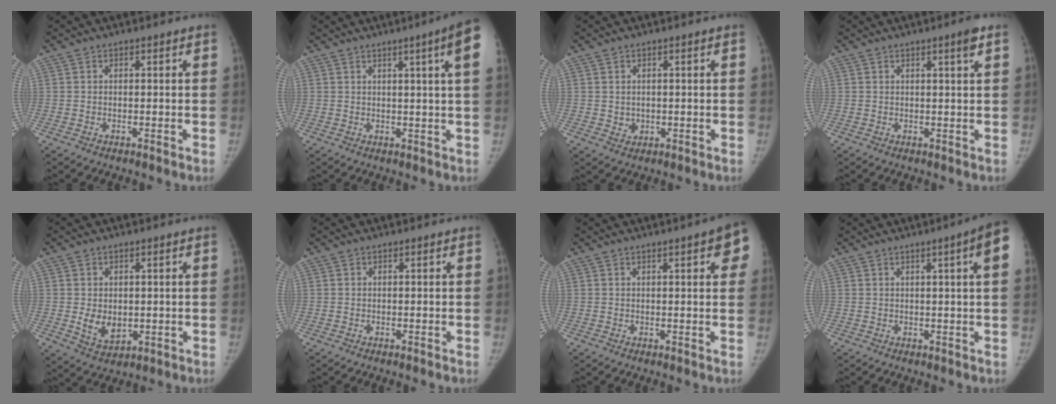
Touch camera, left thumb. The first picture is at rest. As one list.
[{"total": 8.2, "force": [3.5, -0.7, 7.4], "torque": [-0.090, -0.007, 0.036]}, {"total": 1.9, "force": [0.2, 1.8, 0.7], "torque": [-0.007, -0.002, 0.010]}, {"total": 2.3, "force": [1.2, -0.1, 1.9], "torque": [-0.030, -0.007, 0.019]}, {"total": 5.7, "force": [-0.1, 4.3, 3.8], "torque": [-0.045, -0.012, 0.014]}, {"total": 0.0}, {"total": 7.0, "force": [2.9, 1.7, 6.2], "torque": [-0.056, -0.001, 0.028]}, {"total": 6.9, "force": [2.4, 0.0, 6.5], "torque": [-0.078, 0.001, 0.025]}]